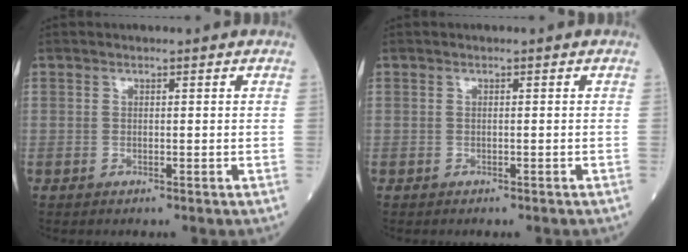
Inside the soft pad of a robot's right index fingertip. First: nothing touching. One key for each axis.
{"total": 0.5, "fx": -0.5, "fy": 0.1, "fz": 0.2, "tx": -0.009, "ty": 0.000, "tz": -0.008}